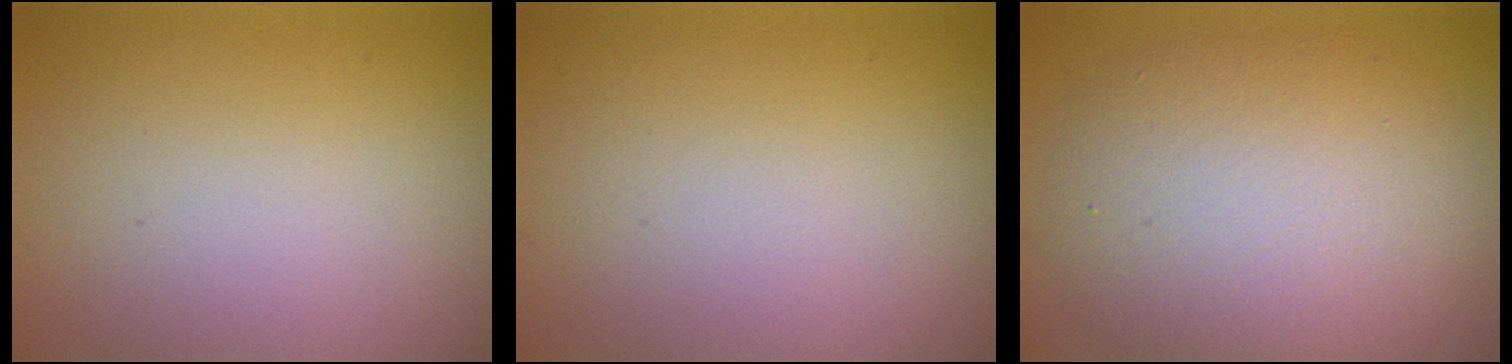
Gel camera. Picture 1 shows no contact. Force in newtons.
{"total": 0.0}
{"total": 8.4, "press": 8.4, "slide": 0.6}